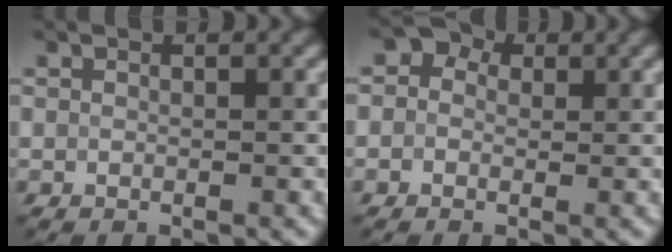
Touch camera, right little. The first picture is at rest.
{"total": 5.8, "force": [1.9, 5.1, 2.1], "torque": [-0.071, 0.039, -0.001]}